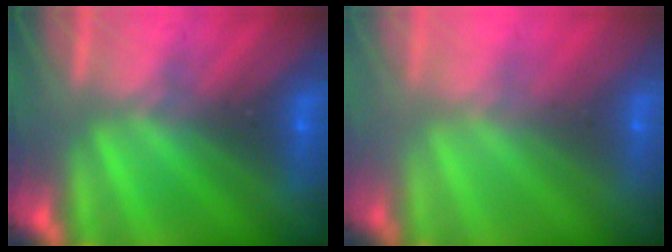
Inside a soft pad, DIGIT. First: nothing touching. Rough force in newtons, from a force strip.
{"total": 2.7}